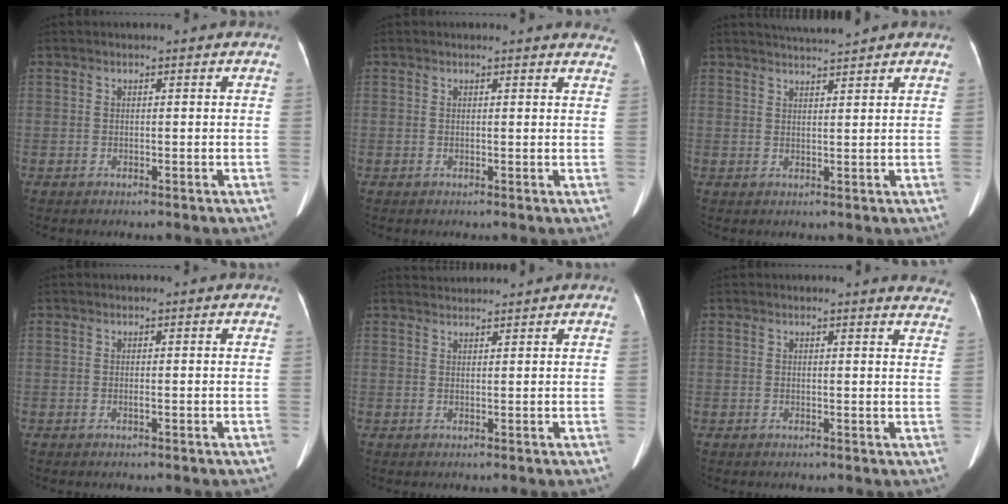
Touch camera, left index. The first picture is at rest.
{"total": 7.4, "force": [7.1, 1.3, 1.3], "torque": [0.007, -0.009, 0.047]}
{"total": 3.6, "force": [3.4, -0.7, 0.8], "torque": [-0.015, 0.010, 0.058]}
{"total": 0.0}
{"total": 2.4, "force": [2.3, -0.5, -0.2], "torque": [0.000, 0.018, 0.050]}
{"total": 9.1, "force": [9.0, 1.2, 1.3], "torque": [0.015, -0.040, 0.061]}